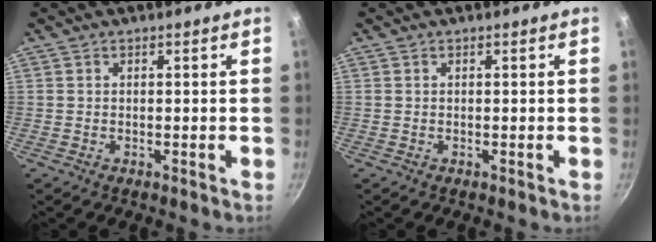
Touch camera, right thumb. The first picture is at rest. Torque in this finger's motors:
{"motor_torque": [0.00, 0.00, 0.00, 0.00, 0.00]}